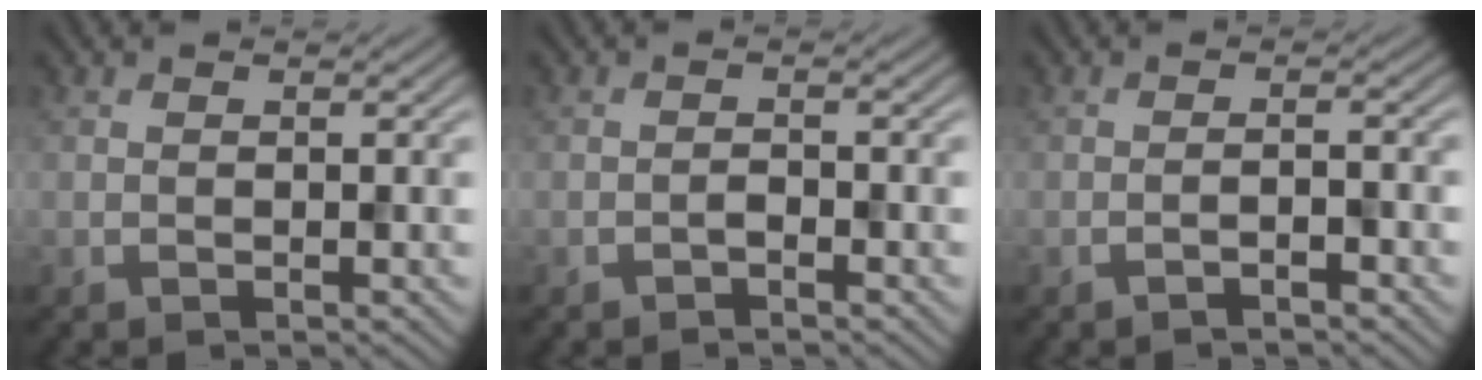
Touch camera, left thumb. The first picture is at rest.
{"total": 0.8, "force": [-0.7, 0.2, 0.3], "torque": [-0.005, 0.004, -0.017]}
{"total": 1.4, "force": [-1.1, -0.1, 0.9], "torque": [-0.016, 0.007, -0.024]}